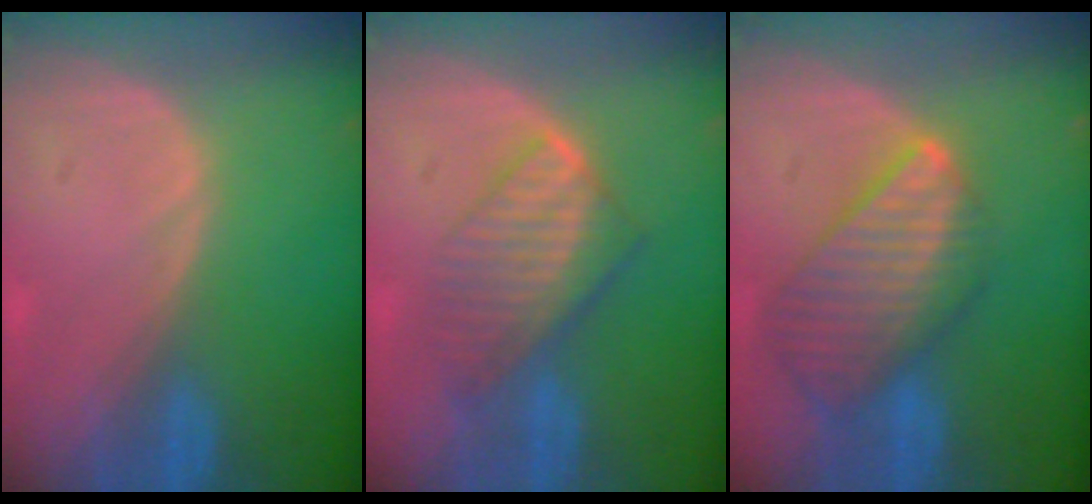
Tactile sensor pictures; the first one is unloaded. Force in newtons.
{"total": 7.1, "press": 6.5, "slide": 2.8}
{"total": 9.6, "press": 8.4, "slide": 4.7}